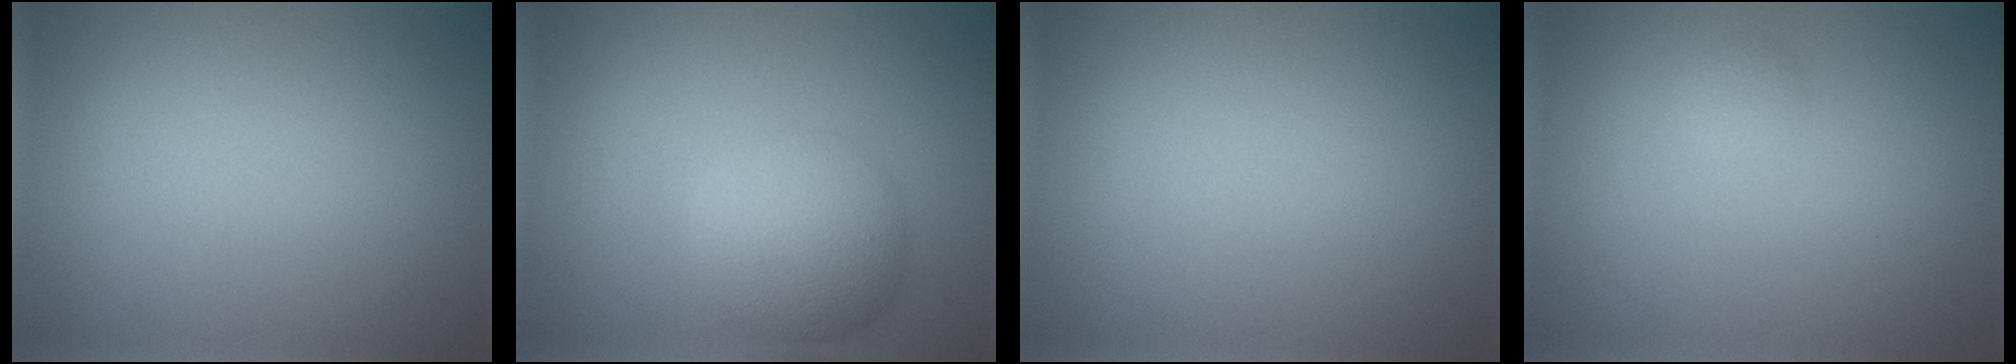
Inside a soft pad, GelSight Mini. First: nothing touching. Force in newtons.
{"total": 5.2, "press": 5.2, "slide": 0.1}
{"total": 0.0}
{"total": 0.8, "press": 0.8, "slide": 0.0}